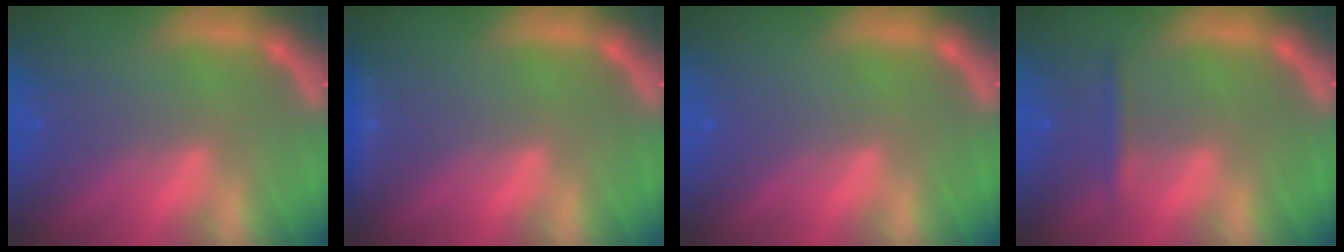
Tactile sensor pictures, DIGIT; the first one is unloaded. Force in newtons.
{"total": 1.4}
{"total": 0.0}
{"total": 1.4}